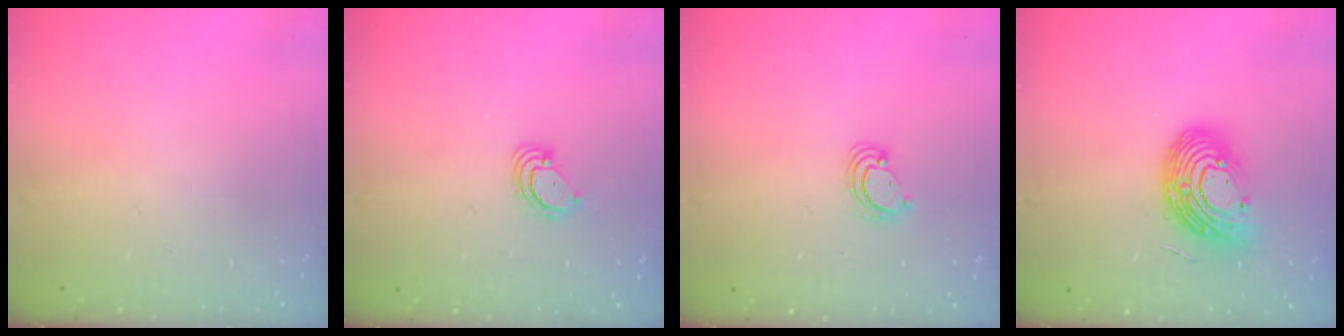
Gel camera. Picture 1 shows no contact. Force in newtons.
{"total": 2.9, "press": 2.9, "slide": 0.2}
{"total": 3.4, "press": 3.4, "slide": 0.4}
{"total": 14.7, "press": 14.7, "slide": 1.0}